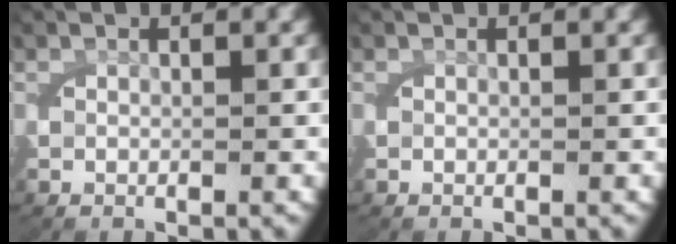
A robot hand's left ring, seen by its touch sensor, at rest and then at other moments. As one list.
[{"total": 0.0}]